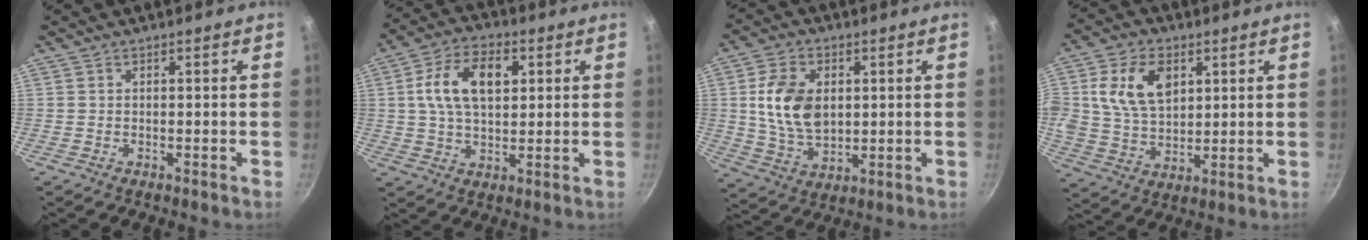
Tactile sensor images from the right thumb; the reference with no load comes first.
{"total": 12.6, "force": [2.9, 7.7, 9.5], "torque": [-0.151, 0.010, 0.042]}
{"total": 12.4, "force": [1.8, 8.3, 8.9], "torque": [-0.150, -0.010, 0.041]}
{"total": 13.1, "force": [3.8, 8.8, 8.9], "torque": [-0.147, -0.009, 0.072]}